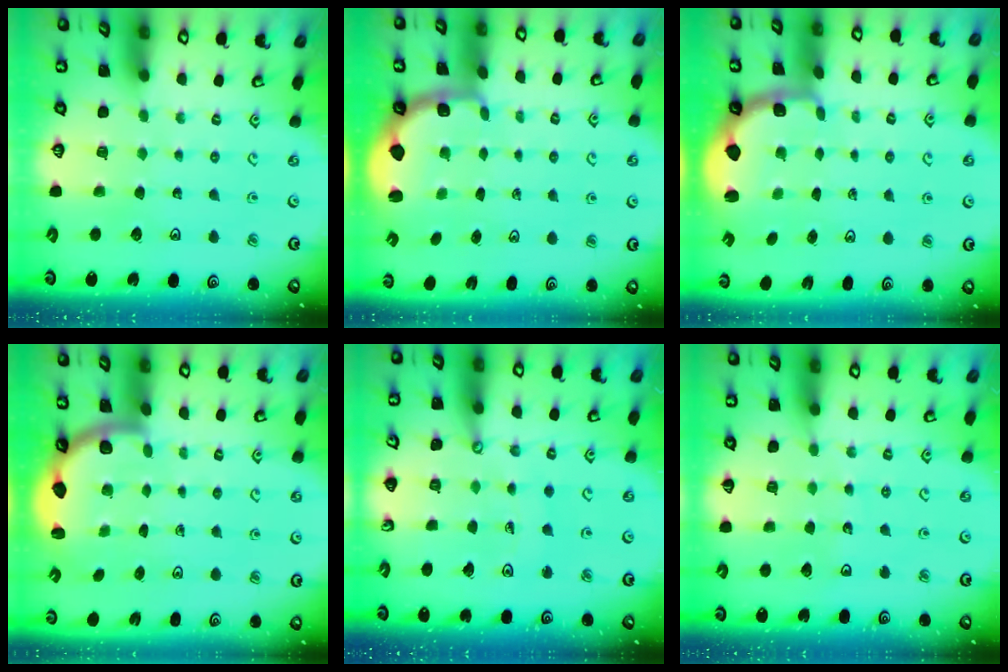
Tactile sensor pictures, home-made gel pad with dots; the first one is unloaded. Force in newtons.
{"total": 2.4, "press": 1.2, "slide": 2.1}
{"total": 2.4, "press": 1.2, "slide": 2.1}
{"total": 2.5, "press": 2.5, "slide": 0.6}
{"total": 8.1, "press": 8.1, "slide": 0.5}
{"total": 3.3, "press": 3.3, "slide": 0.3}